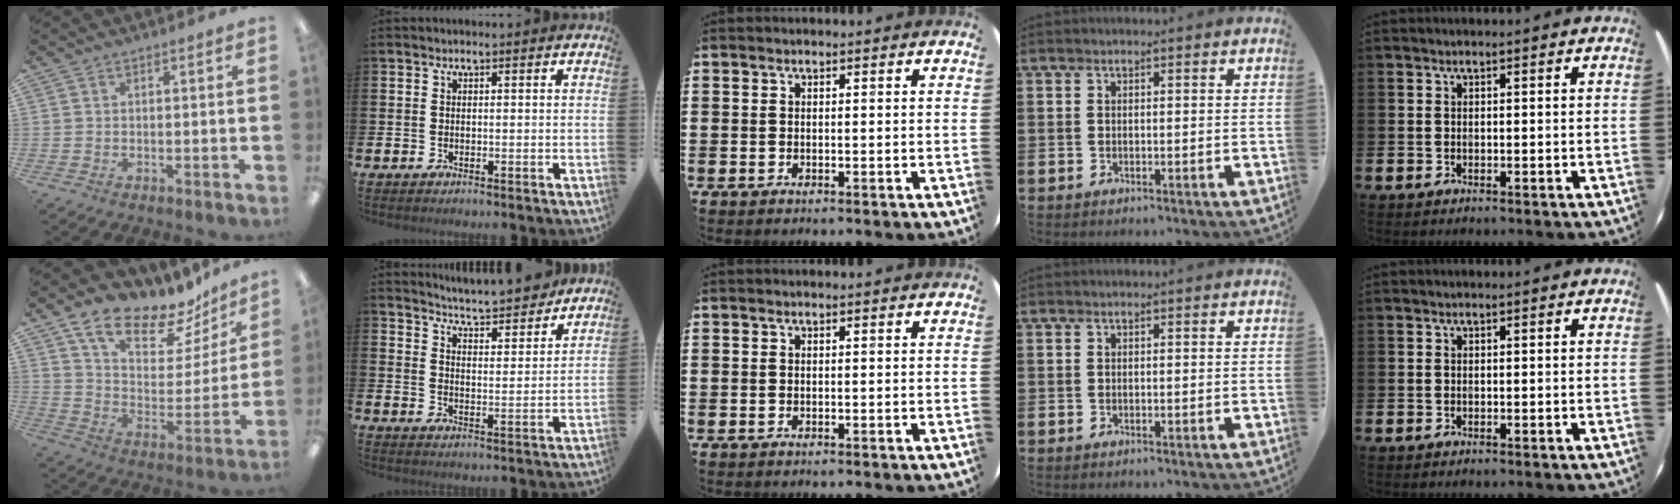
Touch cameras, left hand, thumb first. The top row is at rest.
{"thumb": {"total": 16.5, "force": [13.0, 6.6, 7.8], "torque": [-0.135, -0.091, 0.225]}, "index": {"total": 5.5, "force": [5.5, 0.1, 0.5], "torque": [-0.026, -0.051, 0.092]}}